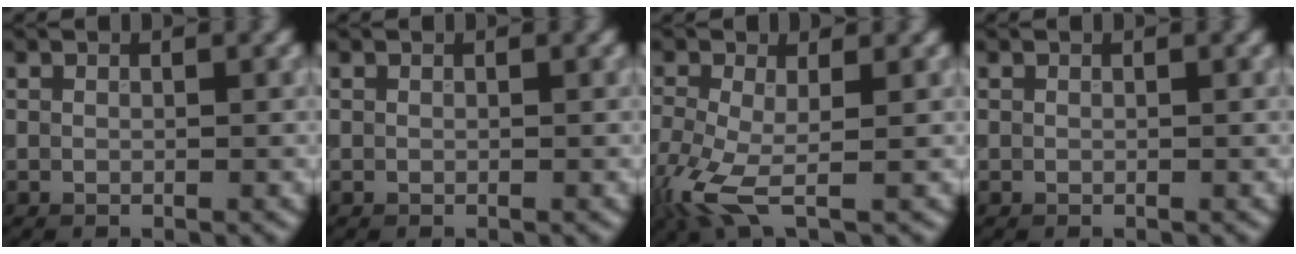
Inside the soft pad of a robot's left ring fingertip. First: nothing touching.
{"total": 0.0}
{"total": 5.5, "force": [-2.3, 2.0, 4.6], "torque": [-0.131, -0.017, -0.052]}
{"total": 0.0}